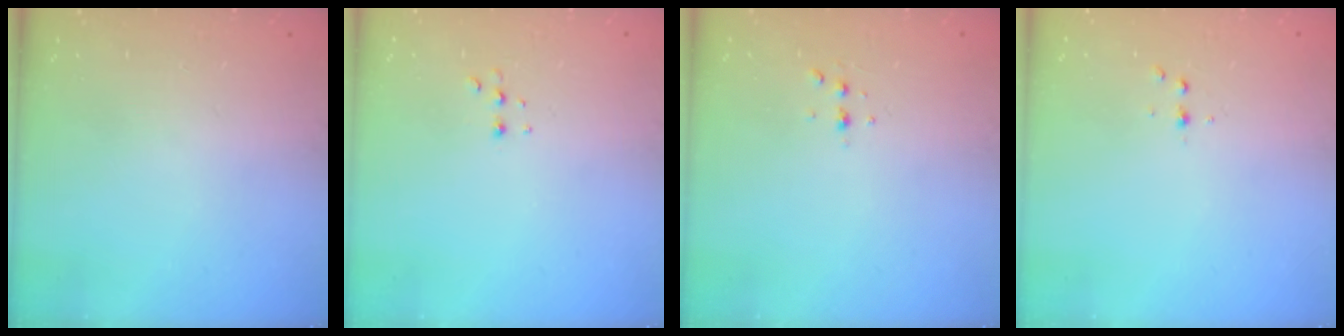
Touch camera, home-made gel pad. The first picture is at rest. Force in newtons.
{"total": 4.2, "press": 4.1, "slide": 0.9}
{"total": 3.1, "press": 3.0, "slide": 0.9}
{"total": 3.2, "press": 3.1, "slide": 0.4}